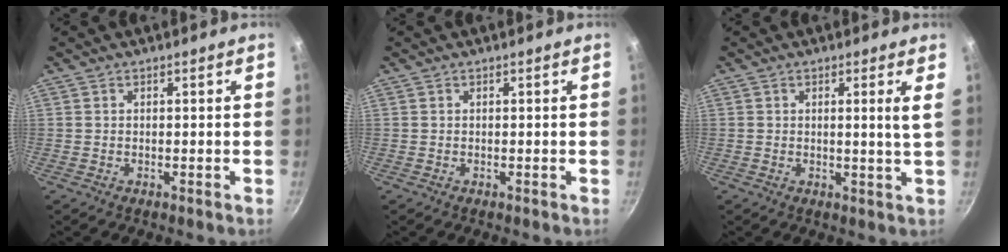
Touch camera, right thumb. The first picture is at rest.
{"total": 0.0}
{"total": 2.9, "force": [0.9, -0.7, 2.7], "torque": [-0.046, -0.016, 0.010]}